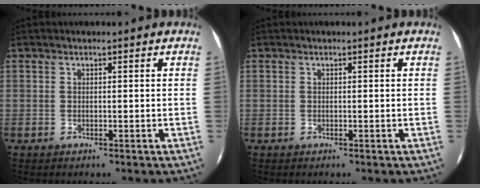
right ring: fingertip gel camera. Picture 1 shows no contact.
{"total": 0.0}